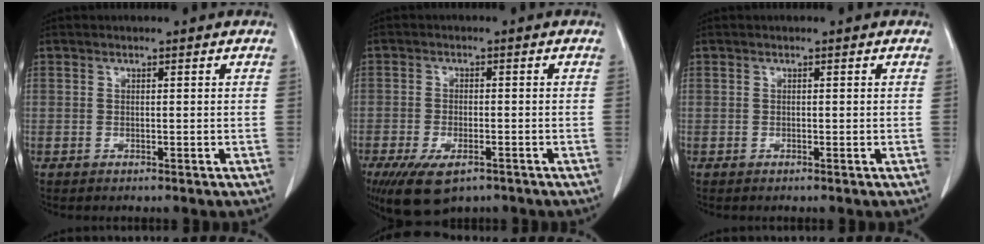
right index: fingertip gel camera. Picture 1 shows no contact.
{"total": 8.5, "force": [-5.3, 3.7, 5.4], "torque": [-0.098, -0.014, -0.084]}
{"total": 0.0}